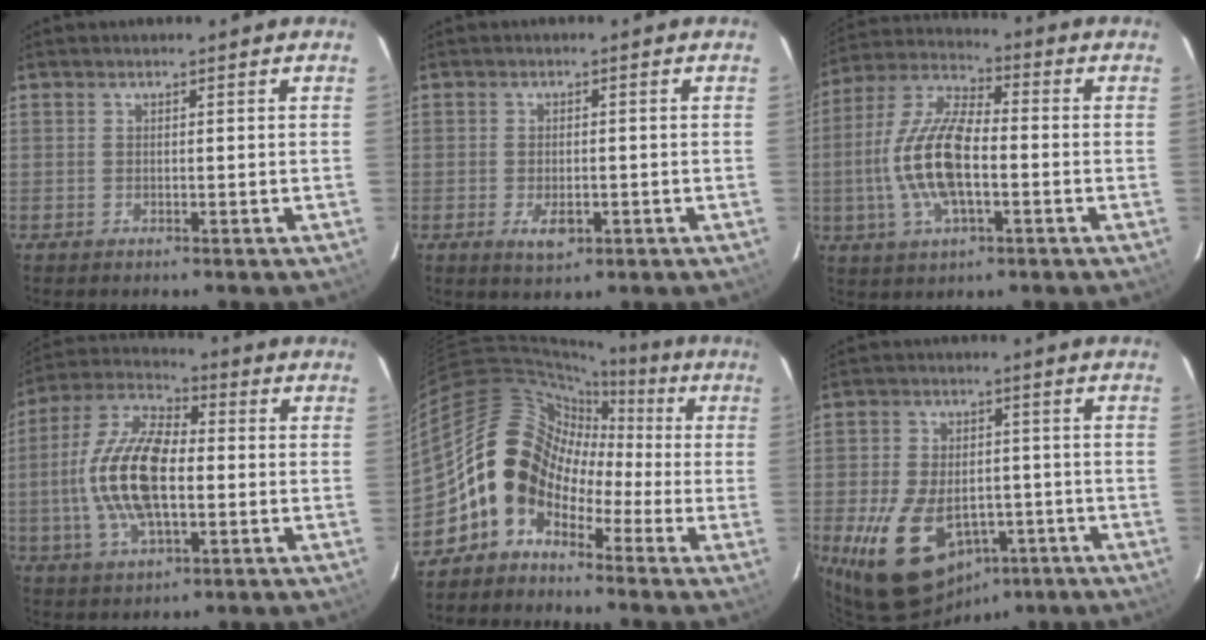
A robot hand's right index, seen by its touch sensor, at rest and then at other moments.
{"total": 4.0, "force": [-1.5, 2.0, 3.1], "torque": [-0.060, -0.008, -0.021]}
{"total": 14.6, "force": [-2.5, 5.7, 13.2], "torque": [-0.277, 0.005, -0.052]}
{"total": 16.5, "force": [-1.3, 7.4, 14.7], "torque": [-0.302, 0.010, -0.030]}
{"total": 12.1, "force": [-5.1, 9.9, 4.8], "torque": [-0.091, 0.039, -0.113]}
{"total": 17.2, "force": [-6.9, 11.2, 11.1], "torque": [-0.238, -0.009, -0.096]}